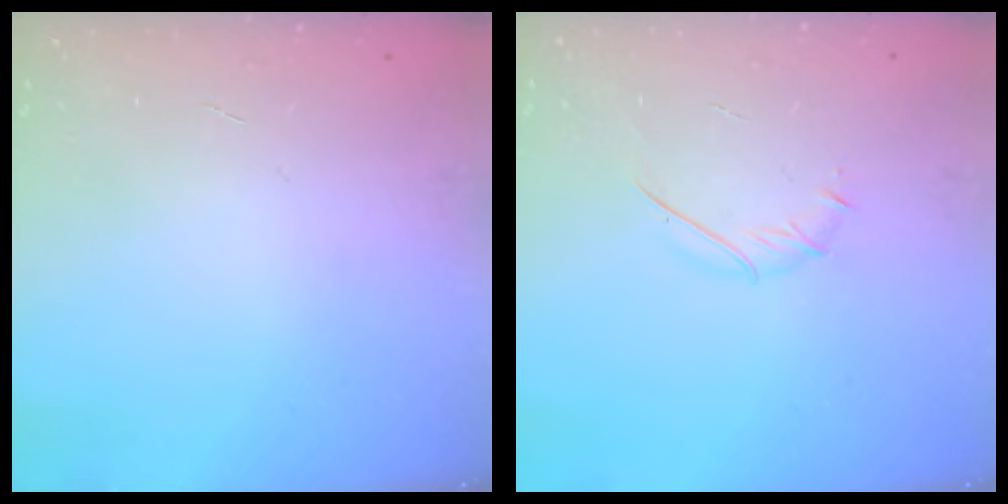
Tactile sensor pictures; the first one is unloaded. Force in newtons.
{"total": 2.7, "press": 2.6, "slide": 0.8}